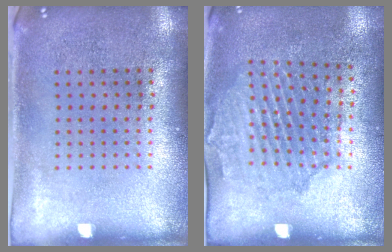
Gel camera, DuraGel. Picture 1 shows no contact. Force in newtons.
{"total": 1.5, "press": 1.5, "slide": 0.4}